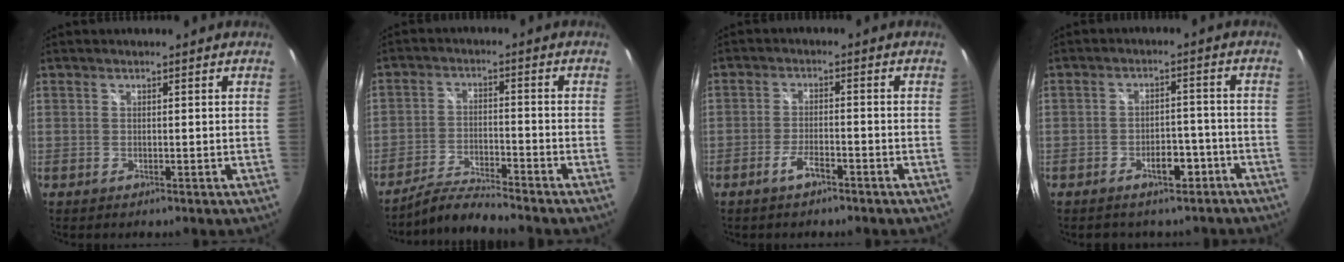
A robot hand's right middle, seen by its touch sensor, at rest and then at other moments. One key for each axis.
{"total": 5.9, "fx": -5.8, "fy": -0.8, "fz": 1.1, "tx": -0.045, "ty": 0.009, "tz": -0.114}
{"total": 3.6, "fx": -2.6, "fy": 1.0, "fz": 2.3, "tx": -0.059, "ty": 0.002, "tz": -0.047}
{"total": 6.6, "fx": -4.7, "fy": 4.0, "fz": 2.5, "tx": -0.042, "ty": 0.028, "tz": -0.046}